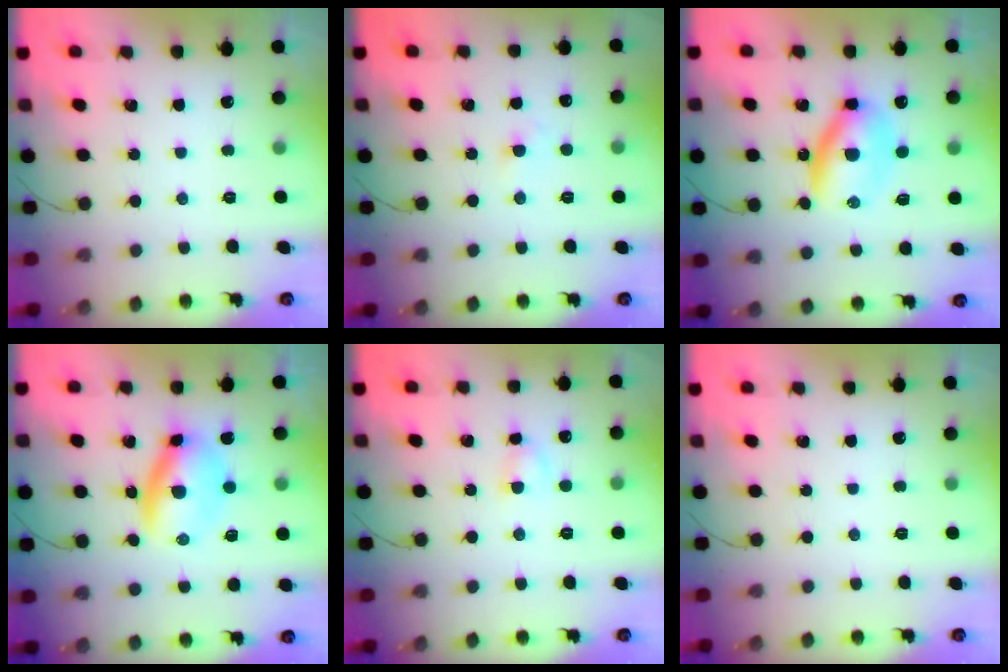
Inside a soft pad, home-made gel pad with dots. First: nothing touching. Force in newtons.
{"total": 1.9, "press": 1.6, "slide": 1.0}
{"total": 7.1, "press": 7.1, "slide": 0.4}
{"total": 6.6, "press": 6.4, "slide": 1.5}
{"total": 2.8, "press": 2.6, "slide": 1.2}
{"total": 0.0}